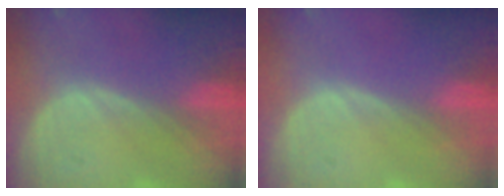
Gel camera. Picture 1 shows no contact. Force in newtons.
{"total": 0.0}